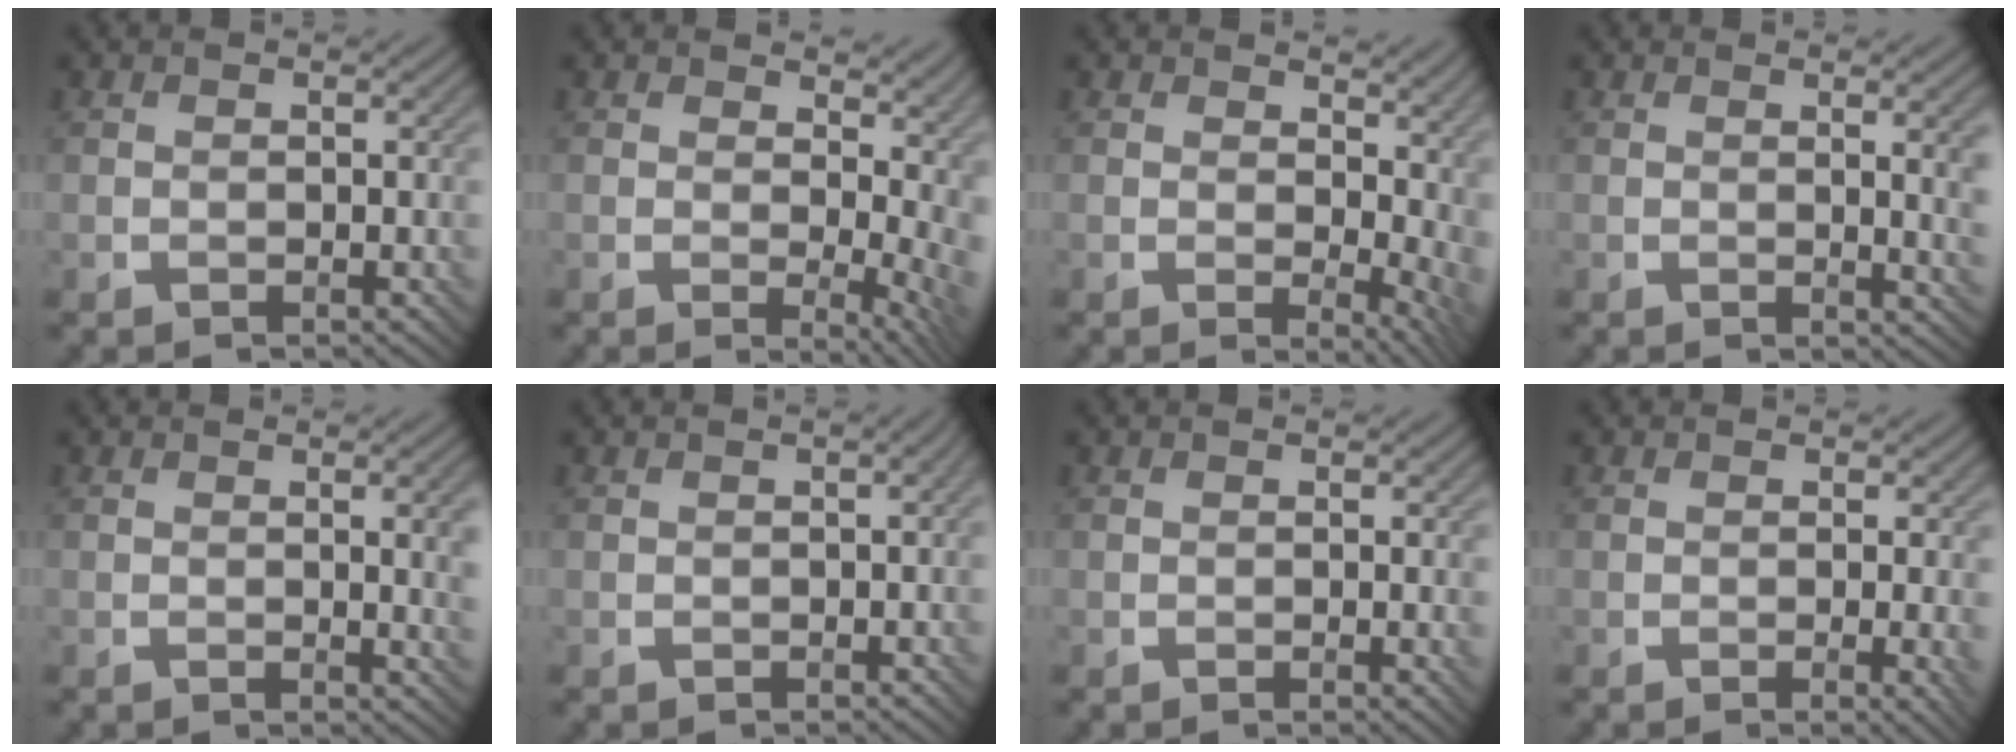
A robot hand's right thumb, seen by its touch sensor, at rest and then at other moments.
{"total": 9.6, "force": [2.3, 4.7, 8.1], "torque": [-0.086, 0.000, 0.048]}
{"total": 9.0, "force": [1.8, 5.1, 7.2], "torque": [-0.077, -0.010, 0.043]}
{"total": 3.9, "force": [0.7, 0.7, 3.8], "torque": [-0.058, 0.004, 0.012]}
{"total": 3.4, "force": [0.5, 0.6, 3.3], "torque": [-0.049, 0.004, 0.008]}
{"total": 1.0, "force": [0.1, 0.1, 1.0], "torque": [-0.012, 0.005, 0.001]}
{"total": 1.0, "force": [0.0, 0.1, 1.0], "torque": [-0.017, -0.004, -0.002]}
{"total": 2.5, "force": [-0.3, 0.4, 2.5], "torque": [-0.041, -0.002, -0.007]}